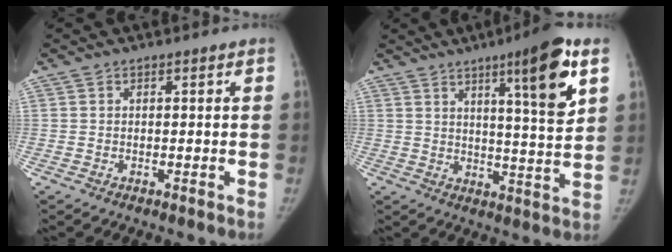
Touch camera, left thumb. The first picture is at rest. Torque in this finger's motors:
{"motor_torque": [0.87, -0.02, 1.46, -1.25, 0.37]}